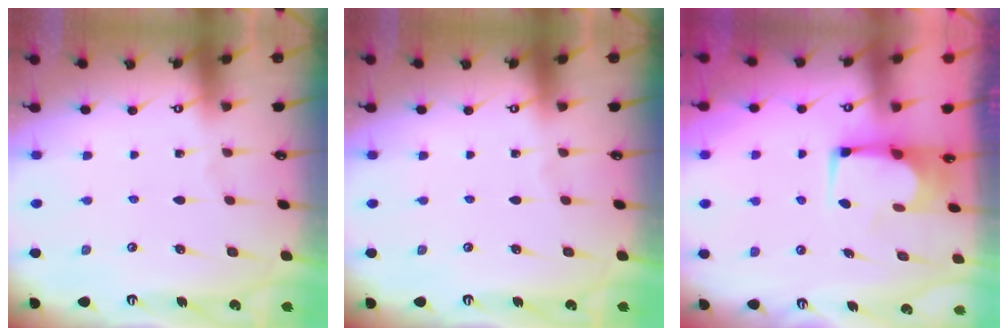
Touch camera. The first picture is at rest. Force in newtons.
{"total": 0.0}
{"total": 2.9, "press": 2.9, "slide": 0.2}